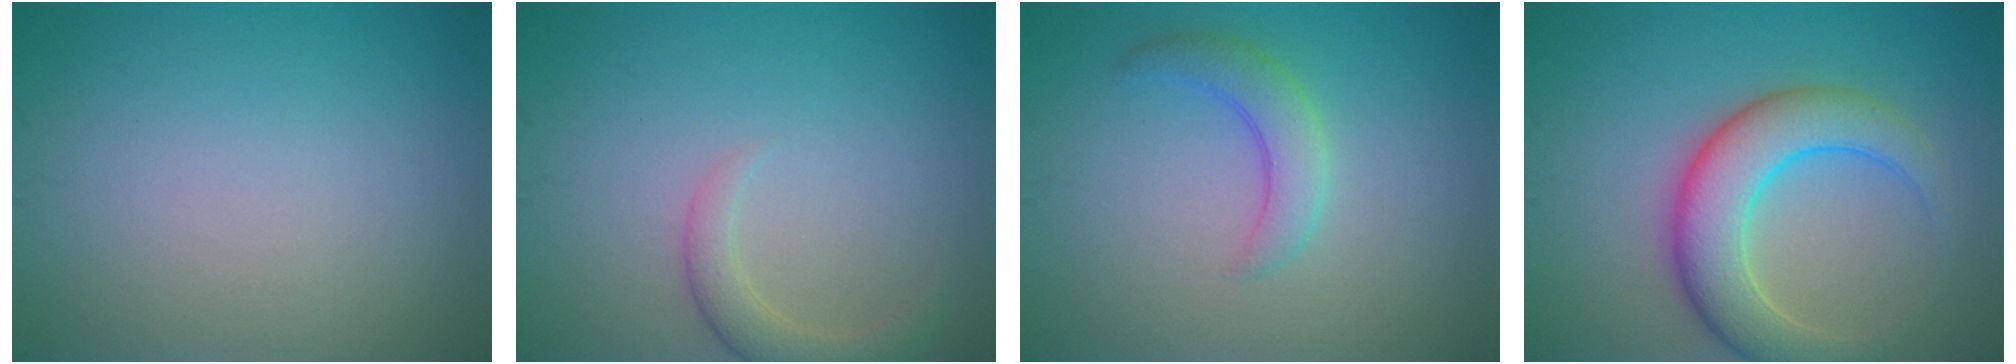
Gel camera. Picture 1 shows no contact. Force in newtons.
{"total": 2.6, "press": 2.5, "slide": 0.4}
{"total": 2.9, "press": 2.9, "slide": 0.2}
{"total": 6.9, "press": 6.9, "slide": 0.2}